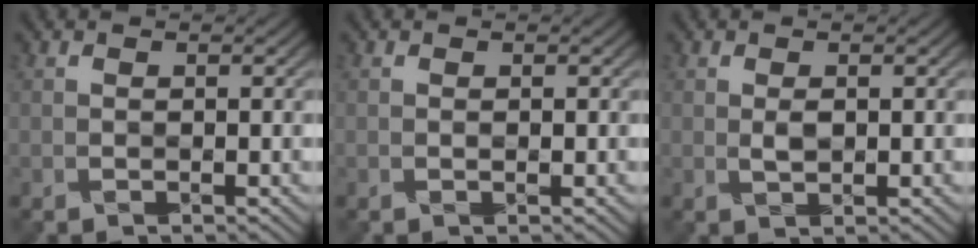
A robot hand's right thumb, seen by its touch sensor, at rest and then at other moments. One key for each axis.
{"total": 0.0}
{"total": 0.9, "fx": 0.3, "fy": 0.4, "fz": 0.7, "tx": -0.014, "ty": 0.000, "tz": 0.009}